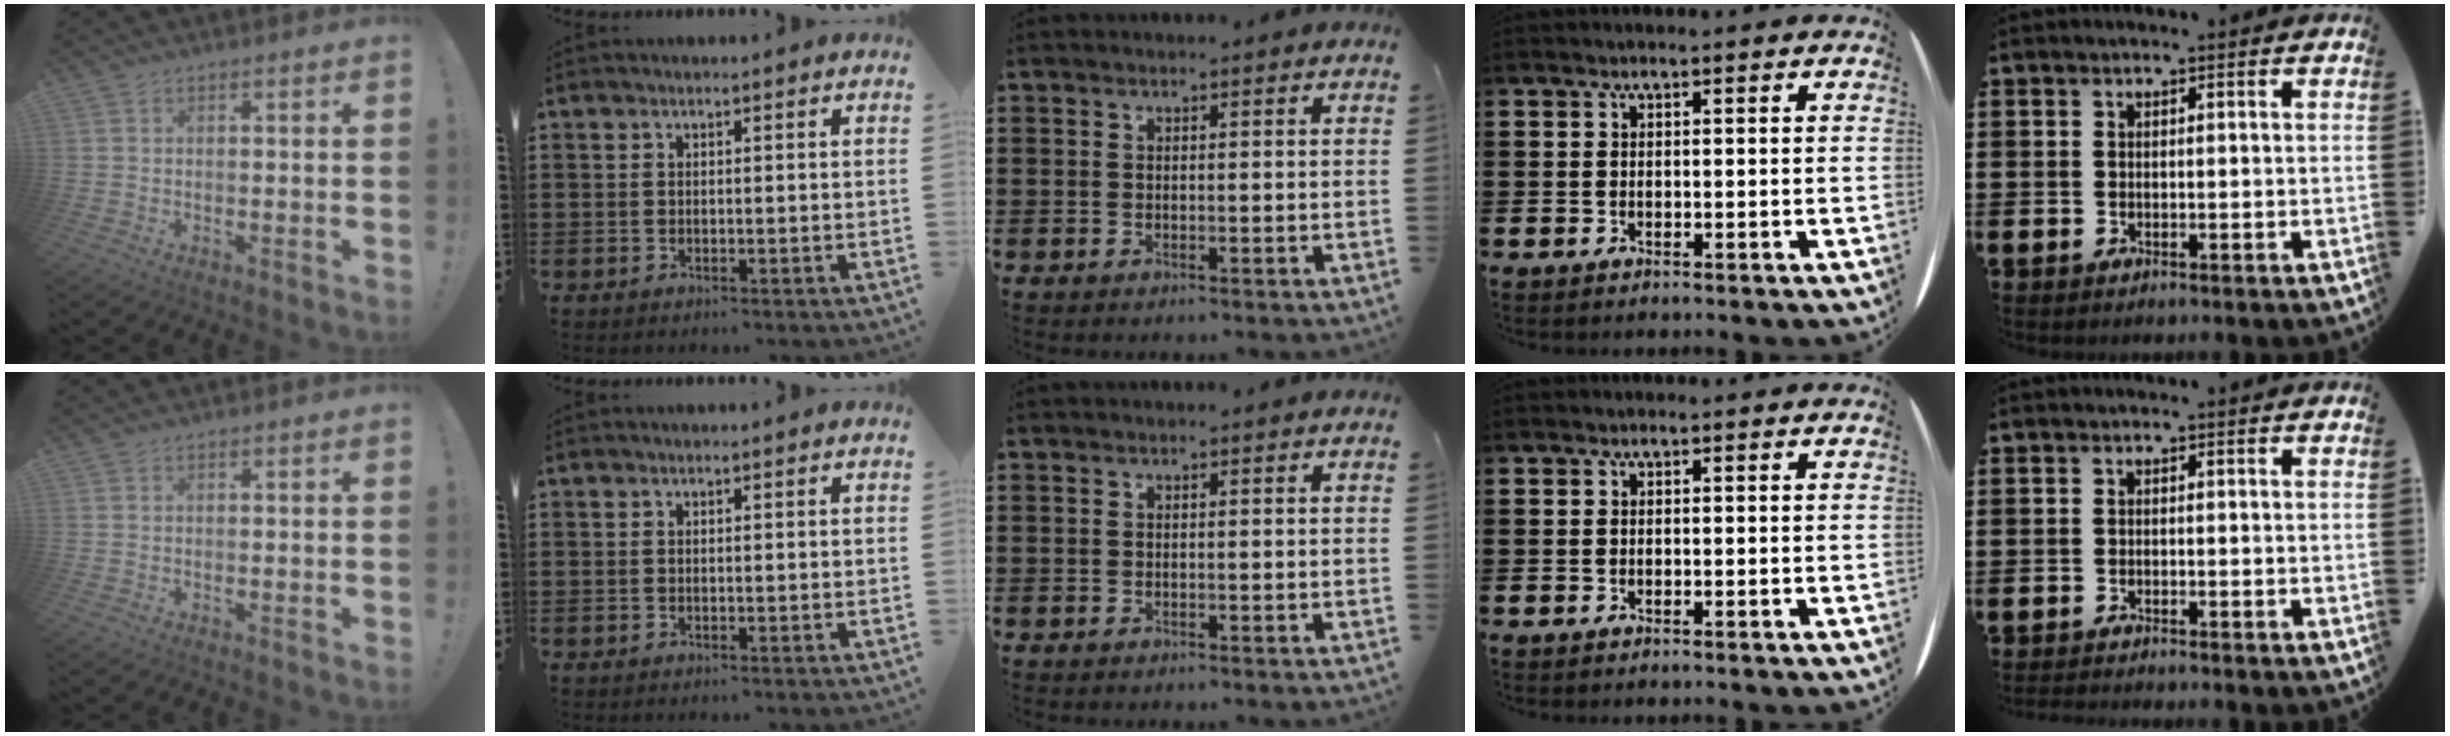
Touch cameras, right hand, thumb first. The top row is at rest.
{"little": {"total": 0.7, "force": [-0.7, -0.1, 0.1], "torque": [-0.001, -0.002, -0.014]}}